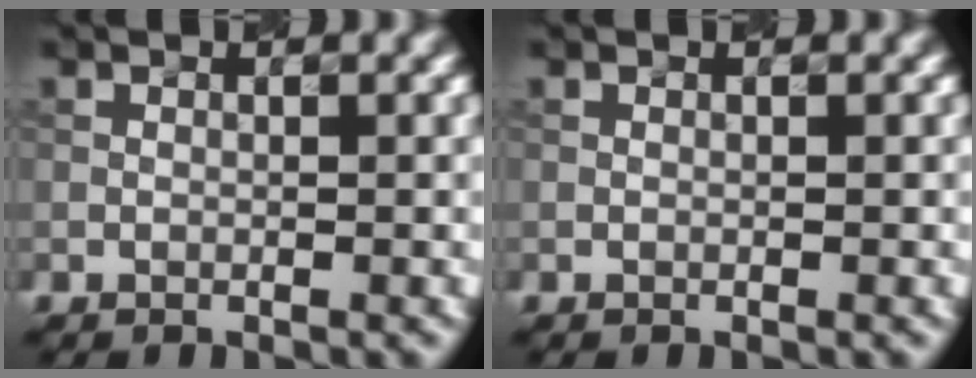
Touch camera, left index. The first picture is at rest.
{"total": 0.0}